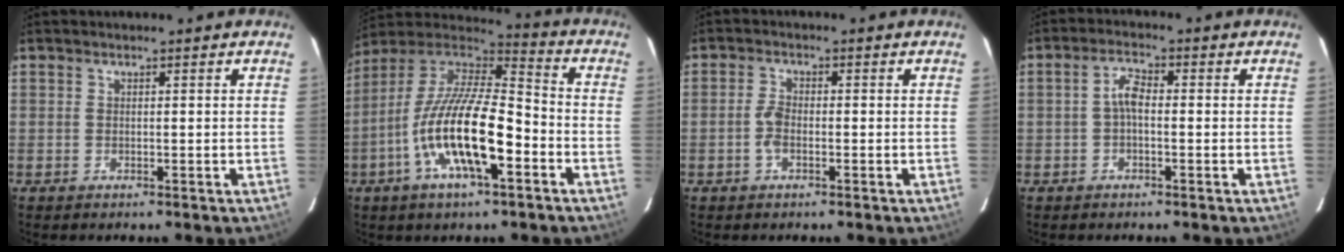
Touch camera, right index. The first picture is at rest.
{"total": 19.3, "force": [-6.9, 5.9, 17.0], "torque": [-0.327, -0.016, -0.137]}
{"total": 2.9, "force": [-1.0, 1.5, 2.3], "torque": [-0.053, 0.004, -0.020]}
{"total": 3.2, "force": [-0.6, 1.4, 2.8], "torque": [-0.057, 0.013, -0.012]}